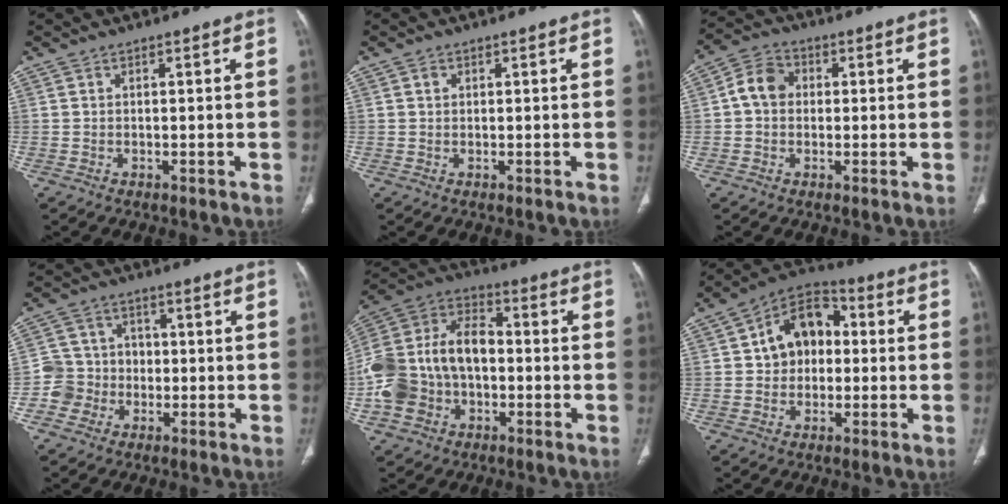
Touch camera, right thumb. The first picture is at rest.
{"total": 0.9, "force": [0.4, 0.7, 0.3], "torque": [-0.002, -0.001, 0.007]}
{"total": 6.1, "force": [0.4, 5.0, 3.4], "torque": [-0.053, 0.016, -0.003]}
{"total": 6.7, "force": [-1.9, 6.4, 0.7], "torque": [0.026, 0.024, -0.041]}
{"total": 19.9, "force": [-2.8, 14.5, 13.3], "torque": [-0.270, 0.046, -0.051]}
{"total": 12.1, "force": [1.2, 9.0, 8.0], "torque": [-0.094, 0.027, 0.009]}